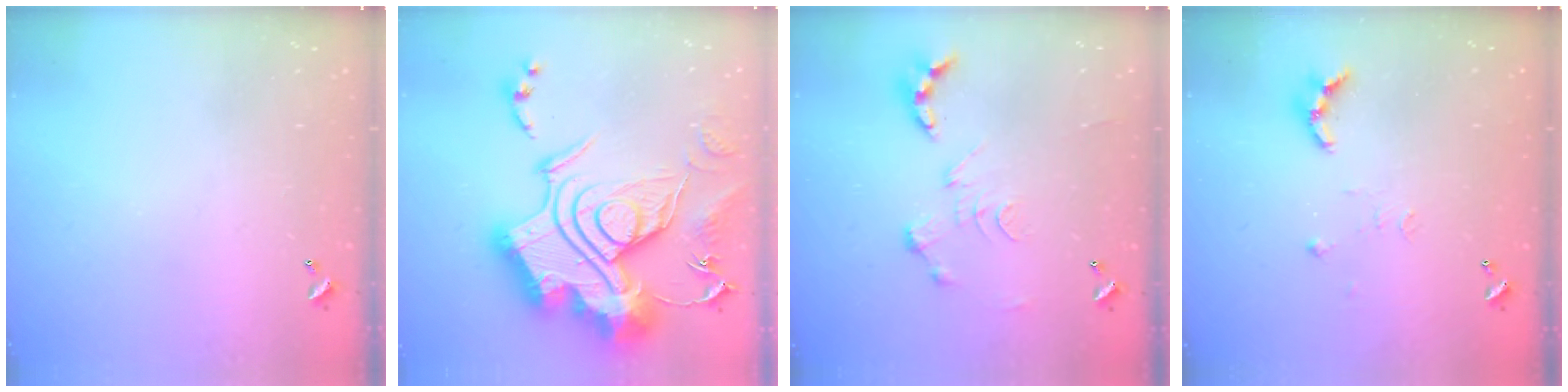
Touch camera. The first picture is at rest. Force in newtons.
{"total": 1.1, "press": 1.1, "slide": 0.0}
{"total": 0.0}
{"total": 7.7, "press": 7.6, "slide": 0.6}